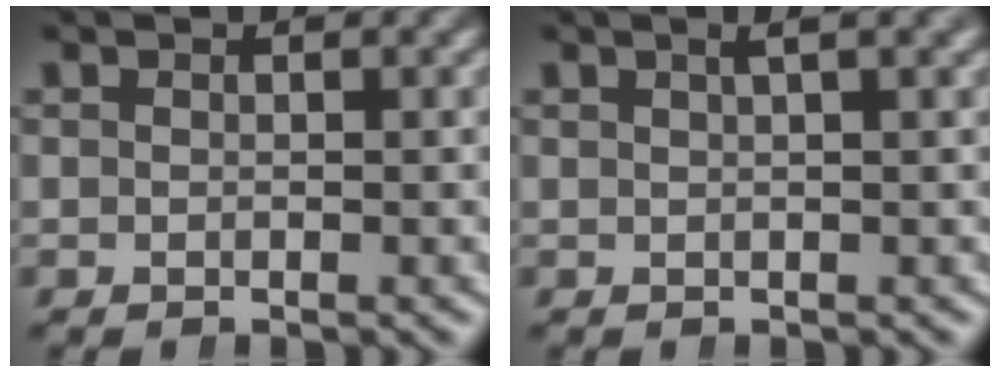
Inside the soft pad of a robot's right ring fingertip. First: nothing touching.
{"total": 1.6, "force": [0.8, -0.3, 1.3], "torque": [-0.009, 0.014, 0.011]}